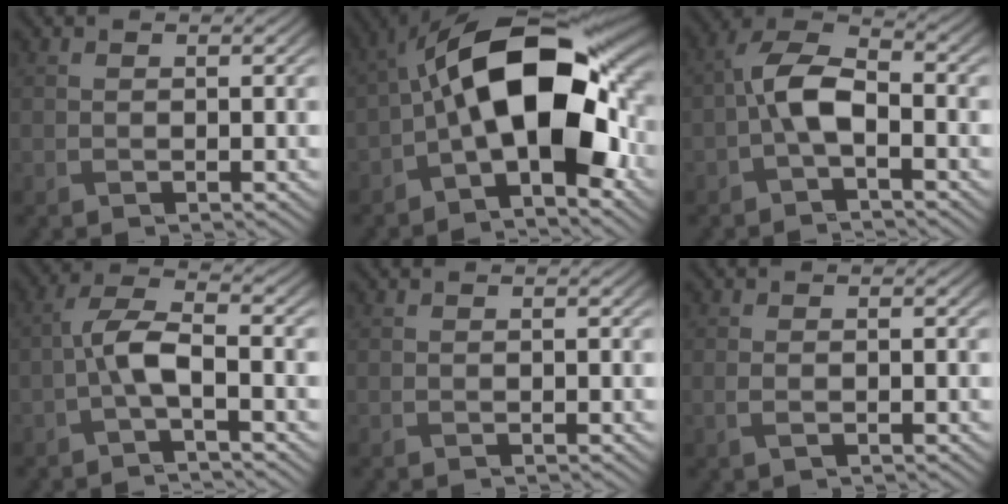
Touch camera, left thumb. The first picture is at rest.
{"total": 16.6, "force": [-1.6, 8.0, 14.5], "torque": [-0.233, 0.024, -0.044]}
{"total": 5.9, "force": [-1.6, 2.8, 5.0], "torque": [-0.098, 0.018, -0.044]}
{"total": 4.9, "force": [-1.6, 1.4, 4.4], "torque": [-0.094, 0.013, -0.043]}
{"total": 0.0}
{"total": 1.1, "force": [-0.3, 0.5, 0.9], "torque": [-0.022, -0.003, -0.004]}